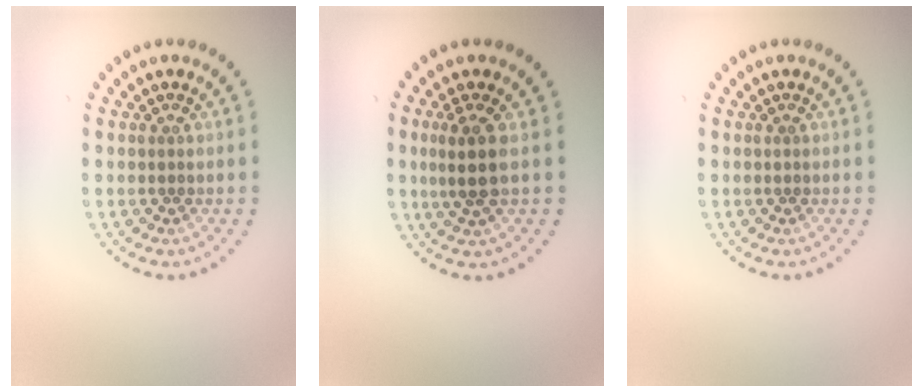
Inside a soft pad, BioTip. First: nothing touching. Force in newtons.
{"total": 2.6, "press": 2.1, "slide": 1.5}
{"total": 0.0}